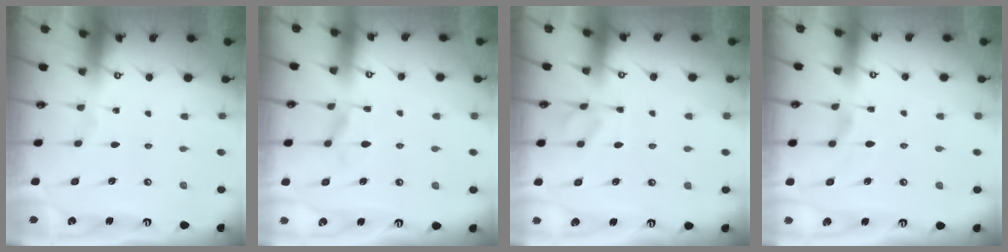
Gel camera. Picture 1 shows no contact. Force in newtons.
{"total": 1.4, "press": 0.3, "slide": 1.3}
{"total": 2.4, "press": 2.1, "slide": 1.2}
{"total": 1.7, "press": 1.2, "slide": 1.2}